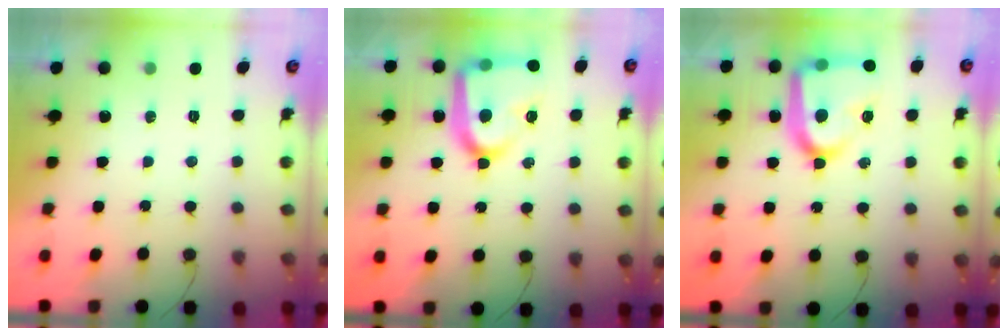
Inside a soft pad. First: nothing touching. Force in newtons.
{"total": 21.7, "press": 21.7, "slide": 1.8}
{"total": 21.7, "press": 21.7, "slide": 1.8}